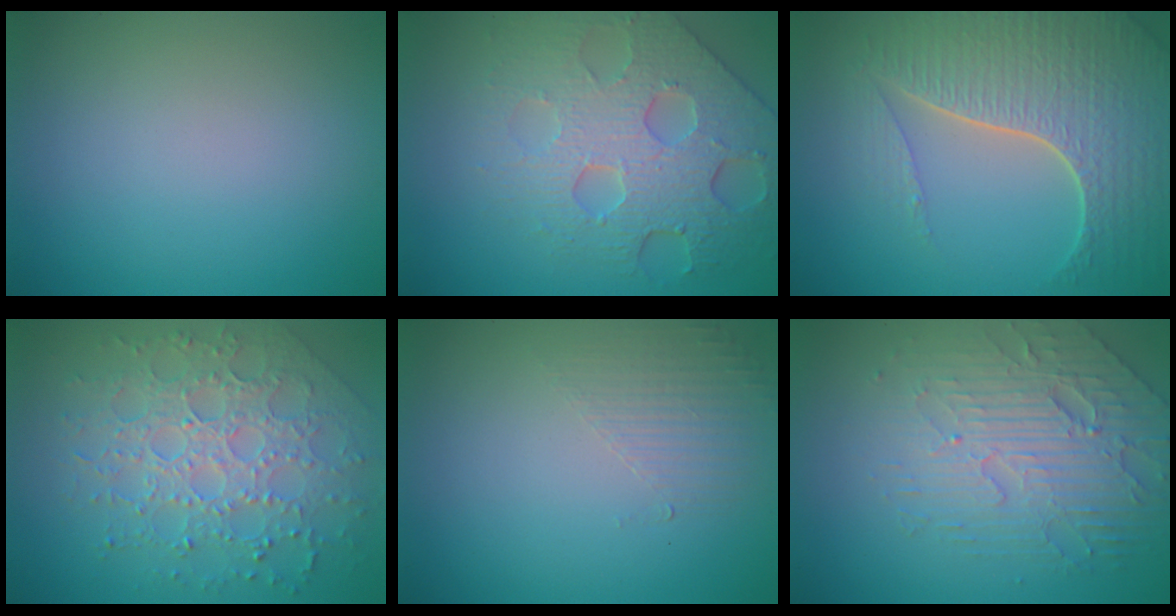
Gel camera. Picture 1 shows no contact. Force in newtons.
{"total": 7.1, "press": 5.5, "slide": 4.5}
{"total": 7.8, "press": 5.7, "slide": 5.3}
{"total": 7.4, "press": 5.4, "slide": 5.1}
{"total": 1.6, "press": 0.4, "slide": 1.5}
{"total": 5.6, "press": 4.4, "slide": 3.4}